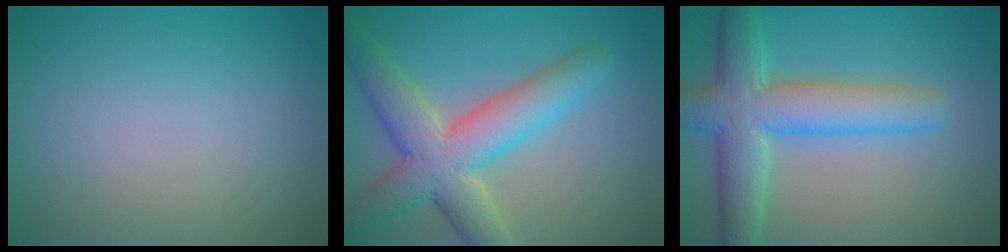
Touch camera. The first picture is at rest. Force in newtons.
{"total": 8.0, "press": 8.0, "slide": 0.4}
{"total": 7.7, "press": 7.7, "slide": 0.3}